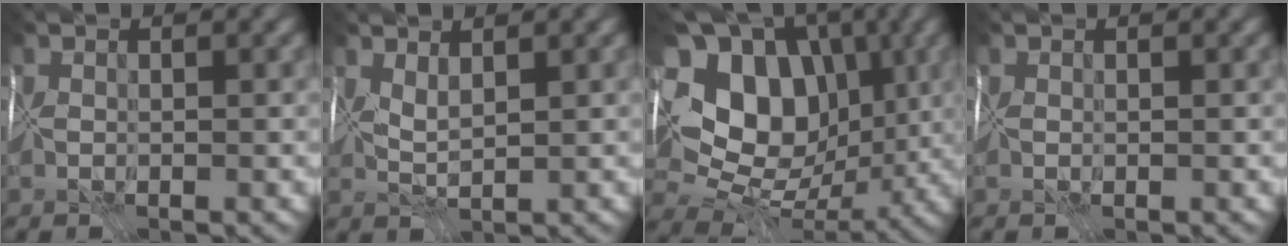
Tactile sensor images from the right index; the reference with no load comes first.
{"total": 1.7, "force": [1.1, -1.2, -0.1], "torque": [0.004, 0.001, 0.028]}
{"total": 12.2, "force": [3.4, 8.7, 7.8], "torque": [-0.117, 0.027, 0.066]}
{"total": 0.0}